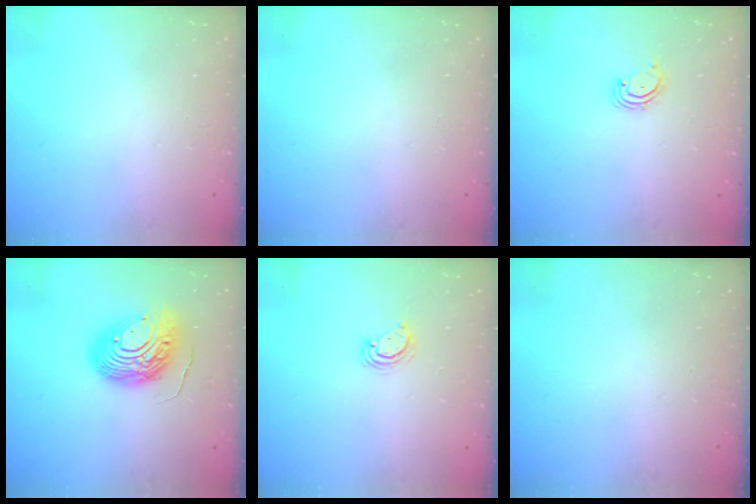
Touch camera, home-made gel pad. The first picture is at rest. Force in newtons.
{"total": 0.0}
{"total": 2.1, "press": 2.1, "slide": 0.3}
{"total": 13.5, "press": 13.4, "slide": 1.7}
{"total": 4.0, "press": 4.0, "slide": 0.3}
{"total": 0.0}